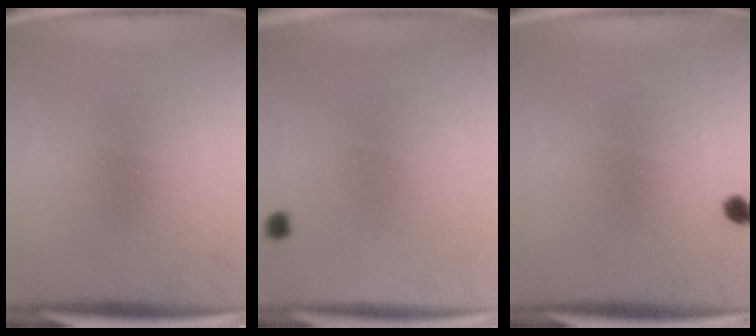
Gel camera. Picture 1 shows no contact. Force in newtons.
{"total": 1.0}
{"total": 1.3}